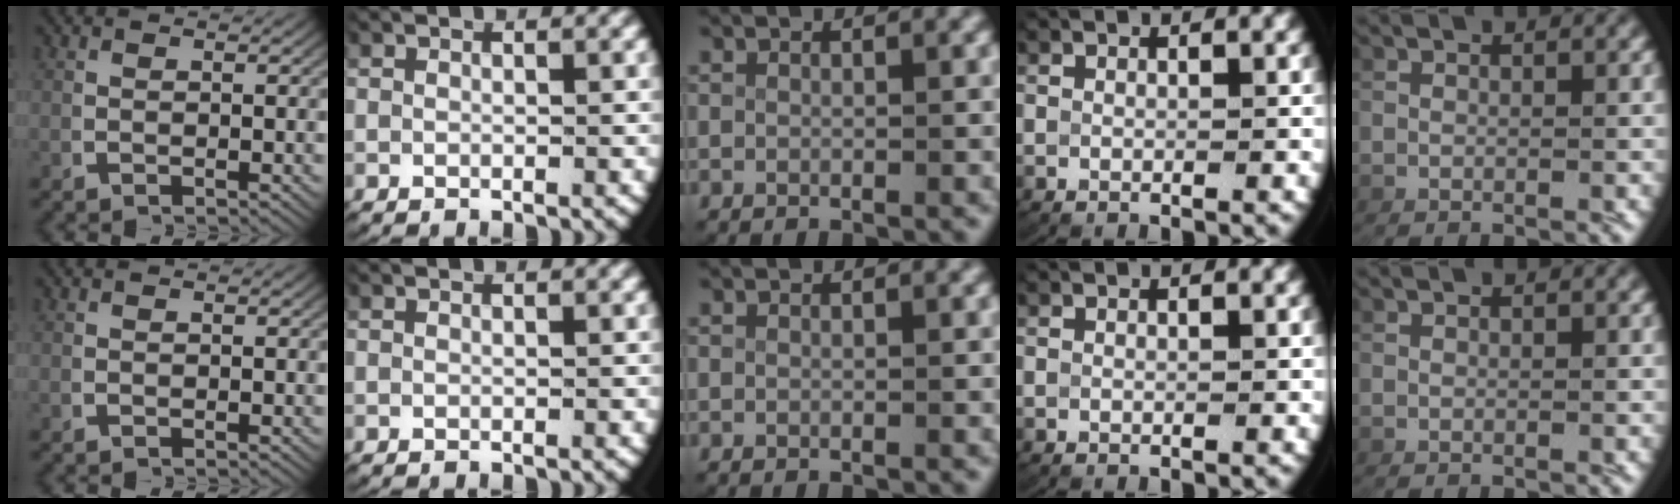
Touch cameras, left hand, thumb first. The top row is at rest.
{}